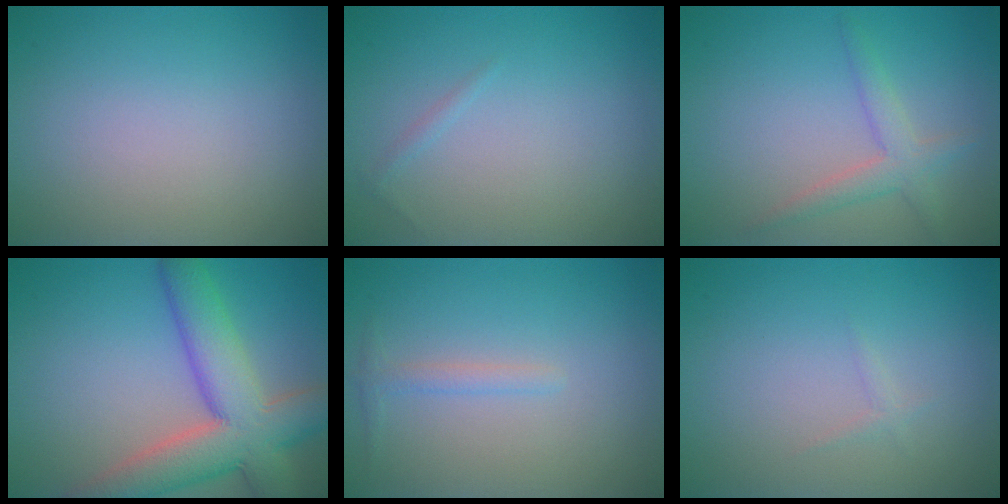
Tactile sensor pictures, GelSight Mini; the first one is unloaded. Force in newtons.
{"total": 0.5, "press": 0.5, "slide": 0.0}
{"total": 2.4, "press": 2.4, "slide": 0.1}
{"total": 9.2, "press": 9.2, "slide": 0.5}
{"total": 1.1, "press": 1.1, "slide": 0.0}
{"total": 0.5, "press": 0.5, "slide": 0.0}